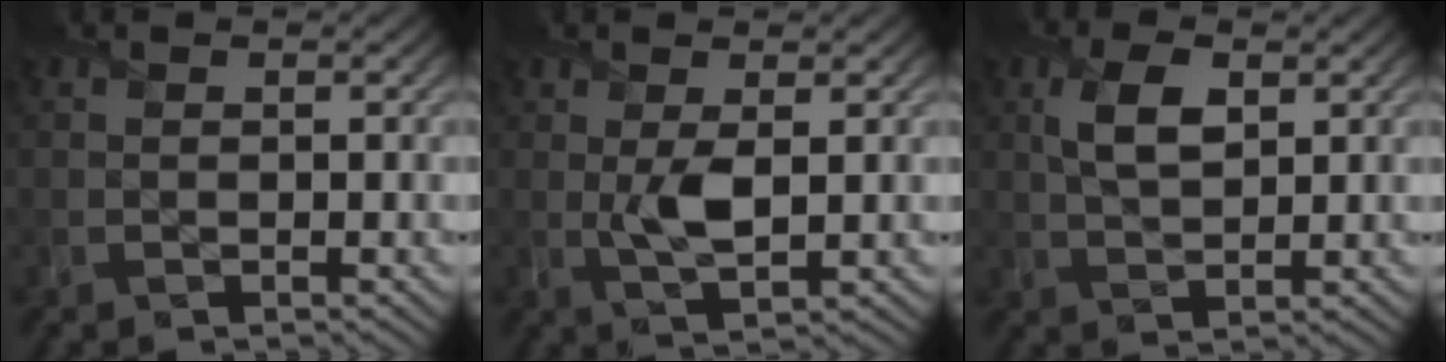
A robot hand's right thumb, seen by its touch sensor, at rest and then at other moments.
{"total": 3.1, "force": [0.7, 1.0, 2.9], "torque": [-0.056, -0.003, 0.016]}
{"total": 4.9, "force": [1.7, 2.5, 3.8], "torque": [-0.090, 0.003, 0.032]}